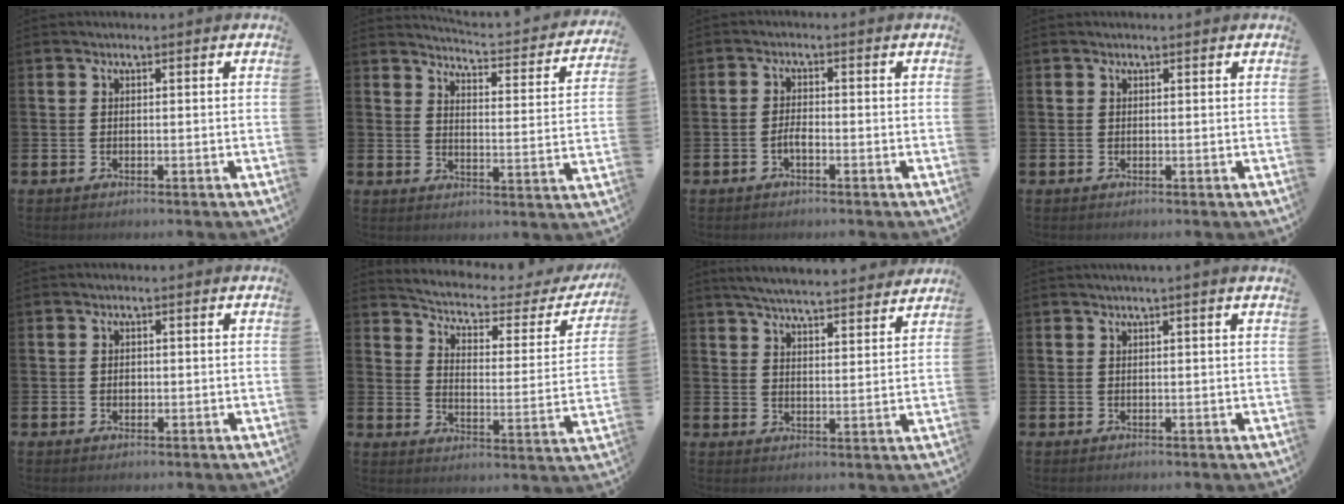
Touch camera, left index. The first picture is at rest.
{"total": 3.5, "force": [3.4, 0.0, 0.7], "torque": [-0.025, -0.038, 0.050]}
{"total": 1.4, "force": [-0.7, 0.5, 1.1], "torque": [-0.020, 0.000, -0.014]}
{"total": 0.0}
{"total": 0.8, "force": [0.1, 0.7, 0.4], "torque": [0.002, 0.002, -0.003]}
{"total": 4.2, "force": [3.4, 1.6, 1.8], "torque": [-0.060, -0.029, 0.048]}
{"total": 5.9, "force": [5.8, 0.3, 1.1], "torque": [-0.036, -0.036, 0.101]}
{"total": 1.0, "force": [0.7, -0.5, 0.6], "torque": [-0.013, -0.001, 0.013]}